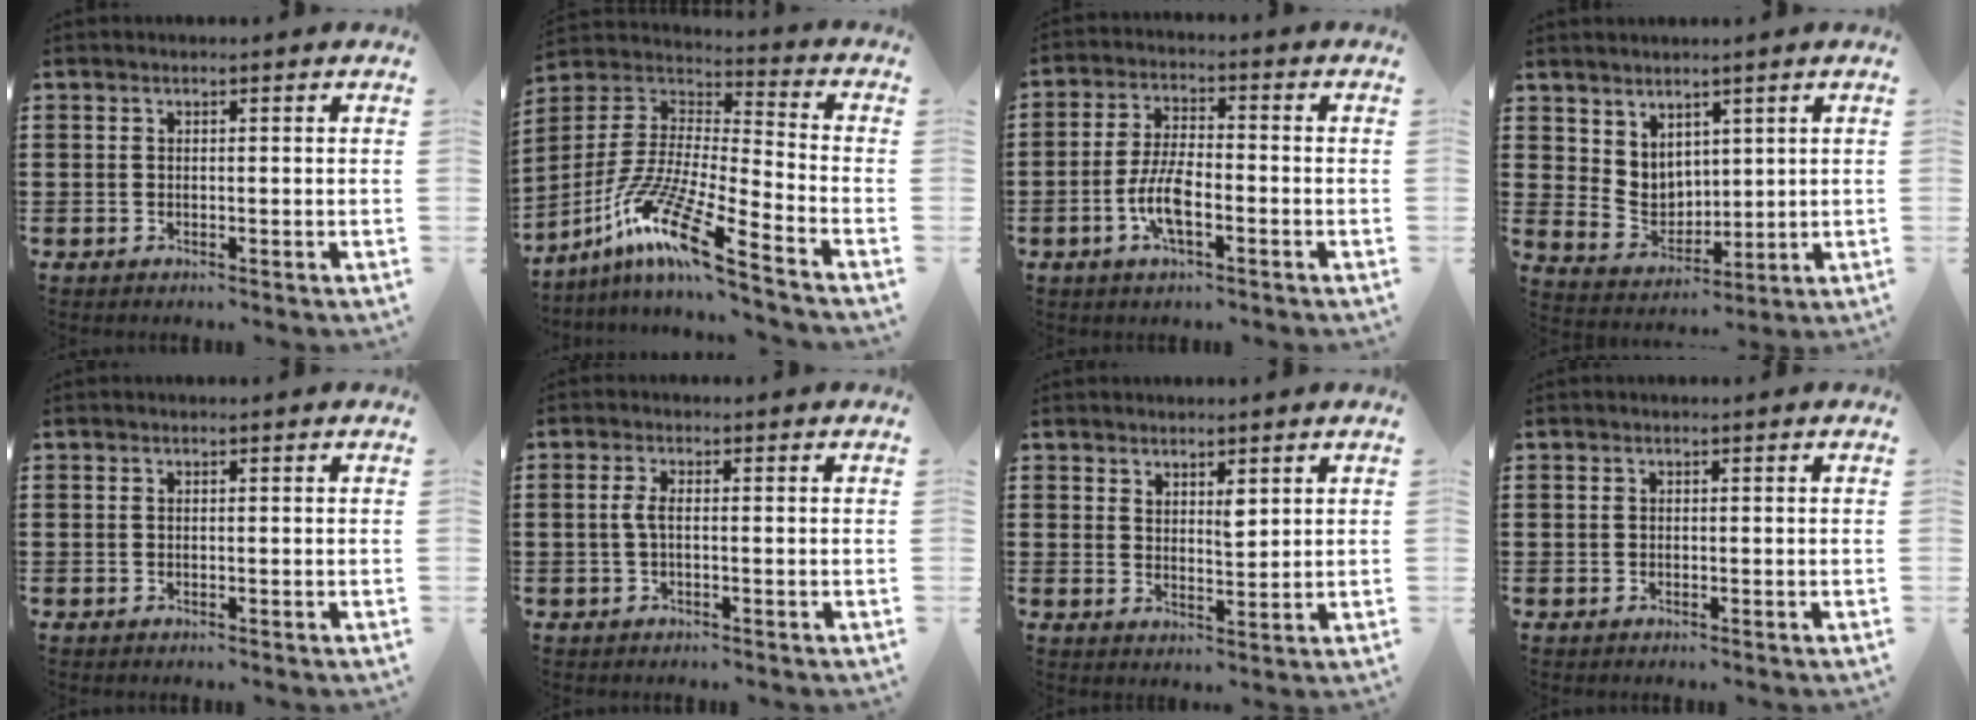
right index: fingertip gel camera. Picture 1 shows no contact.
{"total": 13.6, "force": [-10.0, 0.6, 9.2], "torque": [-0.197, -0.006, -0.198]}
{"total": 6.8, "force": [-2.4, 2.2, 6.0], "torque": [-0.140, -0.008, -0.053]}
{"total": 4.7, "force": [3.2, 3.3, 0.7], "torque": [-0.033, -0.005, 0.063]}
{"total": 0.0}
{"total": 2.2, "force": [-0.2, 0.7, 2.1], "torque": [-0.054, -0.004, -0.010]}
{"total": 2.7, "force": [2.1, 1.1, 1.2], "torque": [-0.011, -0.002, 0.035]}
{"total": 0.0}